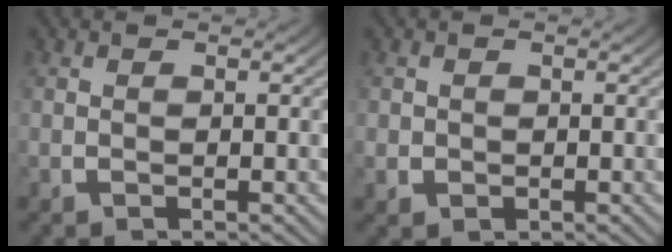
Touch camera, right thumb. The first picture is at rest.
{"total": 1.4, "force": [-0.1, 1.3, 0.5], "torque": [-0.008, -0.004, 0.000]}